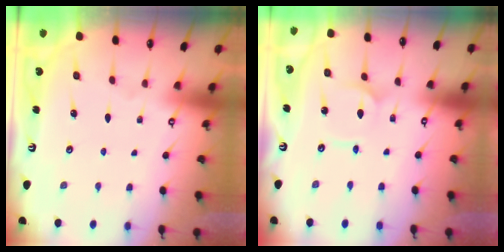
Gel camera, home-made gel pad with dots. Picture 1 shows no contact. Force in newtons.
{"total": 2.5, "press": 2.5, "slide": 0.1}